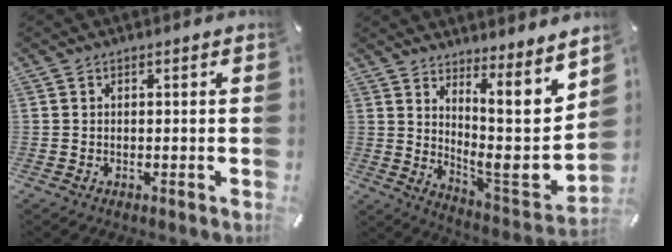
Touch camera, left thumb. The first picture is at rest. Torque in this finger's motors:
{"motor_torque": [1.74, 1.70, 1.40, -1.36, 0.12]}